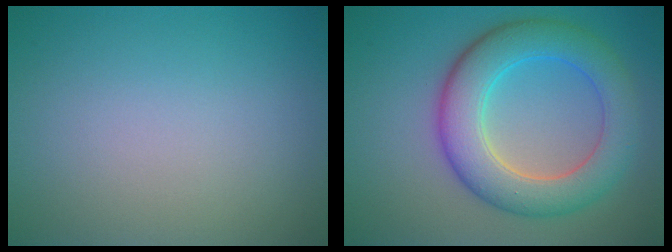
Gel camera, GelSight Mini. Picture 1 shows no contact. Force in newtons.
{"total": 7.3, "press": 7.3, "slide": 0.1}